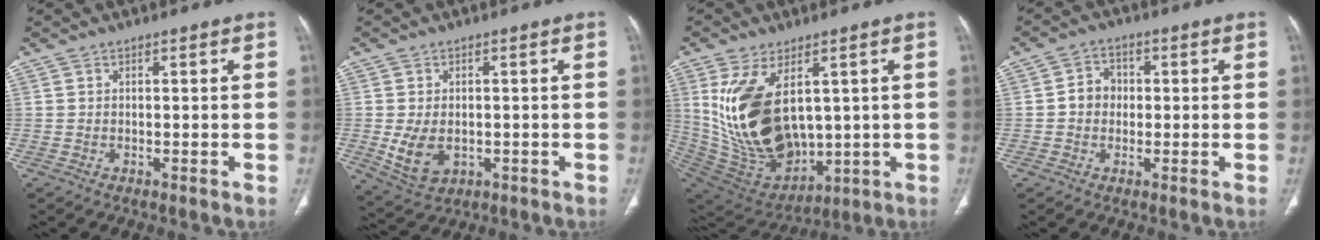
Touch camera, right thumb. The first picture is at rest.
{"total": 7.3, "force": [-1.2, 4.9, 5.3], "torque": [-0.094, -0.003, -0.004]}
{"total": 20.7, "force": [3.6, 12.2, 16.3], "torque": [-0.298, -0.026, 0.104]}
{"total": 4.5, "force": [-0.1, 3.9, 2.2], "torque": [-0.017, 0.013, -0.010]}